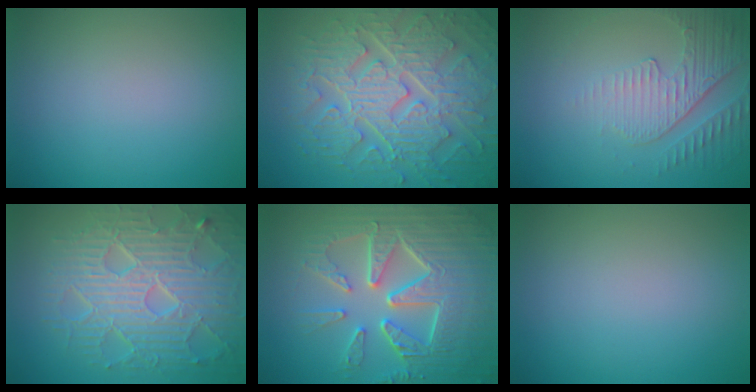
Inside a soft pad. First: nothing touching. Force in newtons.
{"total": 9.2, "press": 6.8, "slide": 6.2}
{"total": 4.9, "press": 3.3, "slide": 3.6}
{"total": 9.2, "press": 6.5, "slide": 6.5}
{"total": 10.0, "press": 6.7, "slide": 7.5}
{"total": 0.0}